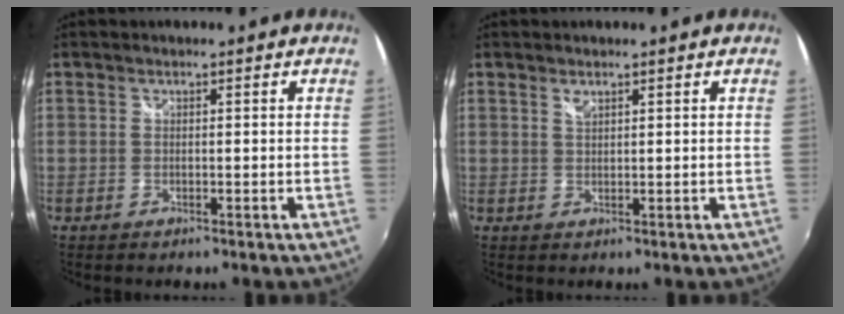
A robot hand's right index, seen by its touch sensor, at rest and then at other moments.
{"total": 1.2, "force": [0.9, 0.2, 0.7], "torque": [-0.012, 0.002, 0.016]}